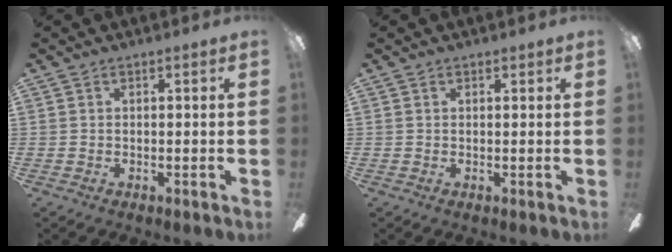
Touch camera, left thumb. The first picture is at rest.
{"total": 0.6, "force": [0.4, 0.4, 0.1], "torque": [-0.002, 0.003, 0.007]}